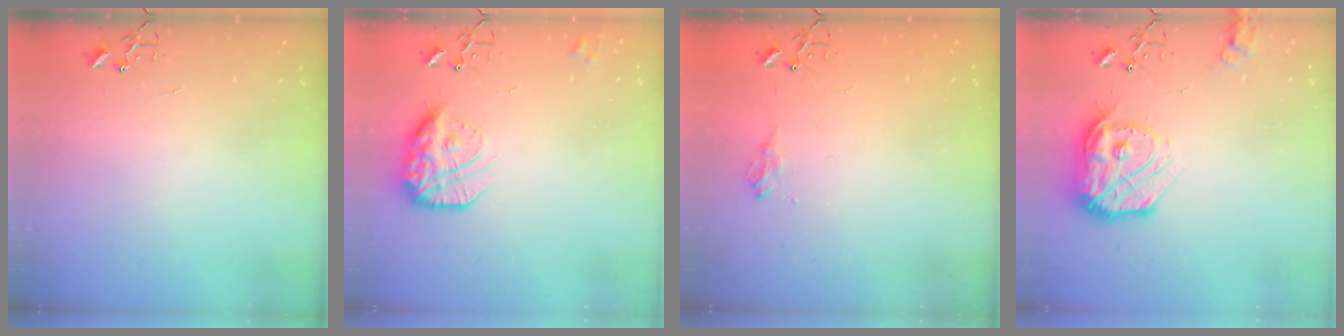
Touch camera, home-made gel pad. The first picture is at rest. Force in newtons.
{"total": 16.5, "press": 16.4, "slide": 1.3}
{"total": 8.0, "press": 8.0, "slide": 1.0}
{"total": 18.7, "press": 18.6, "slide": 1.8}